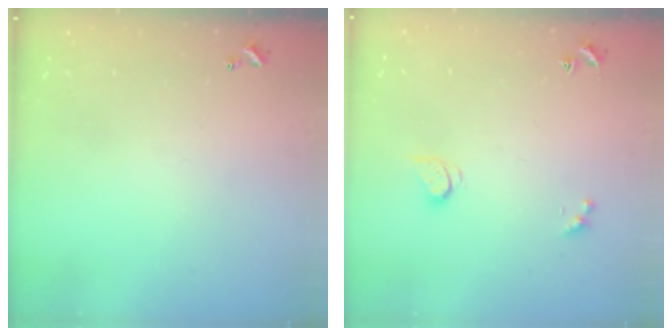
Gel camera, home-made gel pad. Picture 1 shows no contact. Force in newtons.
{"total": 1.5, "press": 1.4, "slide": 0.4}